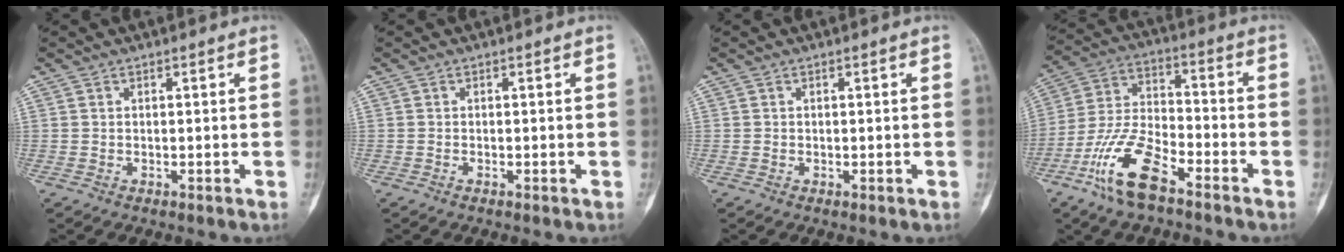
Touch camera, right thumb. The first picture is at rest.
{"total": 0.0}
{"total": 0.0}
{"total": 13.2, "force": [-7.8, 5.0, 9.3], "torque": [-0.193, 0.043, -0.157]}